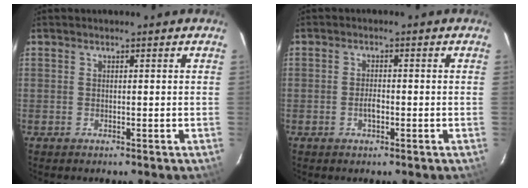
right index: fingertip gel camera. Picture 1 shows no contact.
{"total": 2.2, "force": [-0.7, 1.1, 1.8], "torque": [-0.036, 0.001, -0.012]}